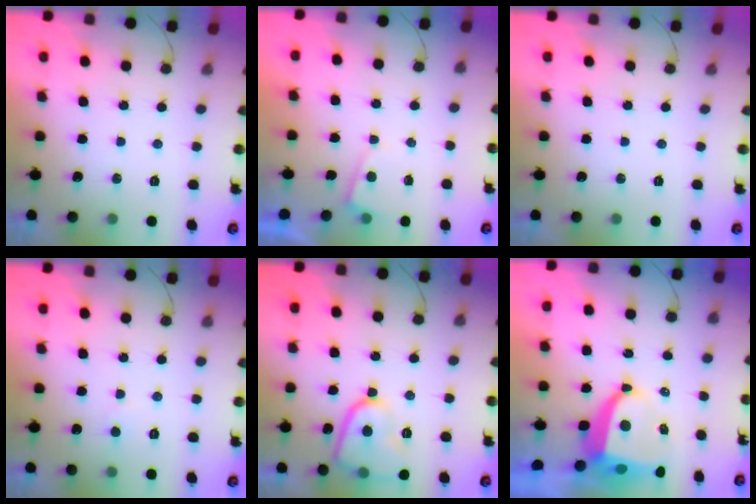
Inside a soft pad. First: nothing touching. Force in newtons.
{"total": 1.2, "press": 1.2, "slide": 0.1}
{"total": 0.0}
{"total": 2.0, "press": 2.0, "slide": 0.2}
{"total": 11.1, "press": 11.0, "slide": 1.5}
{"total": 8.8, "press": 8.8, "slide": 1.0}